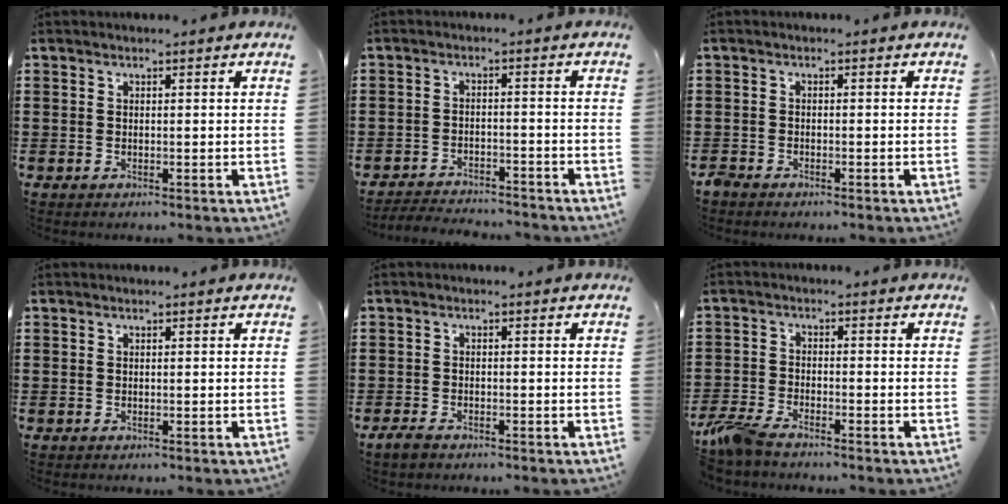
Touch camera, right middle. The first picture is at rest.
{"total": 3.3, "force": [-3.3, 0.4, 0.2], "torque": [-0.007, 0.003, -0.071]}
{"total": 1.1, "force": [-1.1, 0.4, 0.2], "torque": [-0.014, -0.002, -0.025]}
{"total": 0.0}
{"total": 1.8, "force": [-1.4, 0.8, 0.9], "torque": [-0.026, 0.000, -0.030]}
{"total": 4.5, "force": [-3.9, 1.0, 2.0], "torque": [-0.067, -0.007, -0.084]}